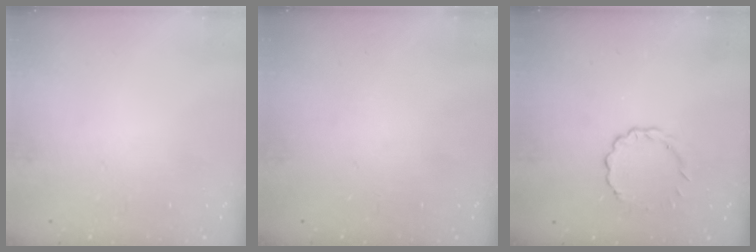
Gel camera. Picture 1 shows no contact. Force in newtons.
{"total": 0.0}
{"total": 2.8, "press": 2.7, "slide": 0.9}